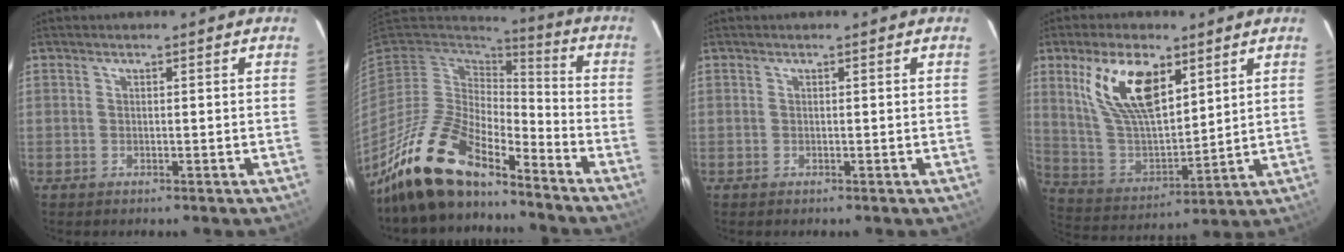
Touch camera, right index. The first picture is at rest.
{"total": 17.5, "force": [-14.2, 5.6, 8.6], "torque": [-0.181, -0.023, -0.266]}
{"total": 0.0}
{"total": 15.8, "force": [7.9, 7.2, 11.5], "torque": [-0.221, 0.008, 0.167]}